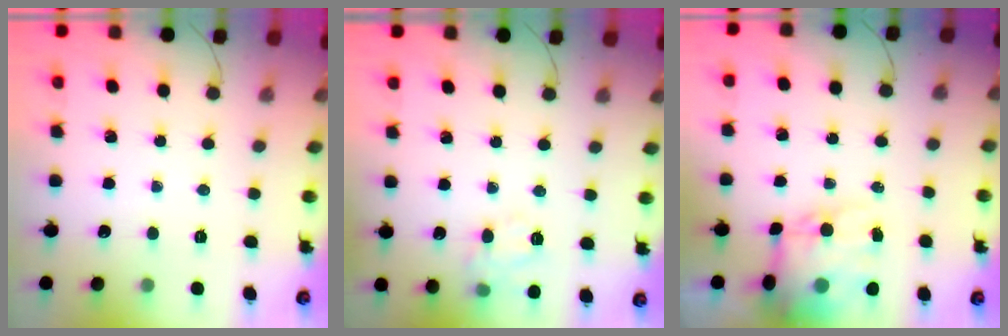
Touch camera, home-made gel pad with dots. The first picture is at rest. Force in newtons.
{"total": 10.0, "press": 9.9, "slide": 1.5}
{"total": 12.5, "press": 12.0, "slide": 3.2}